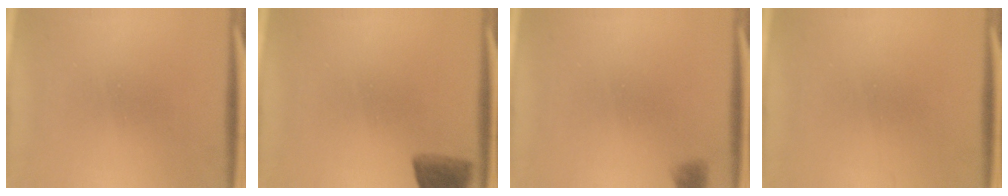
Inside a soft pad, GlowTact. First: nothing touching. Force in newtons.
{"total": 5.6}
{"total": 1.2}
{"total": 1.1}